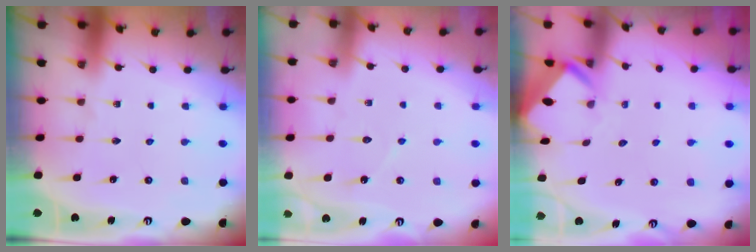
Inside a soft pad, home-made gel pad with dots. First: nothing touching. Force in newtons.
{"total": 4.9, "press": 4.9, "slide": 0.5}
{"total": 2.4, "press": 2.4, "slide": 0.1}